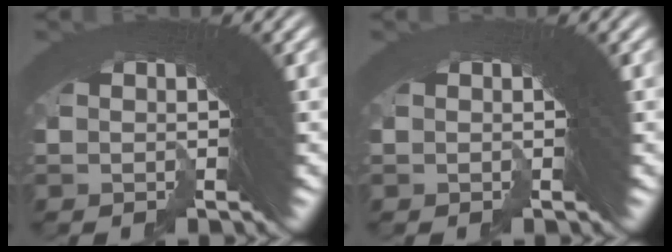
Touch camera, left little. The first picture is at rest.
{"total": 0.0}